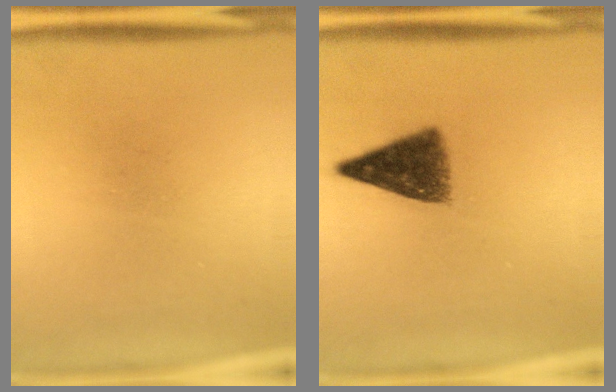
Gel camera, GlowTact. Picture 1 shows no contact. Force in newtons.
{"total": 8.0}